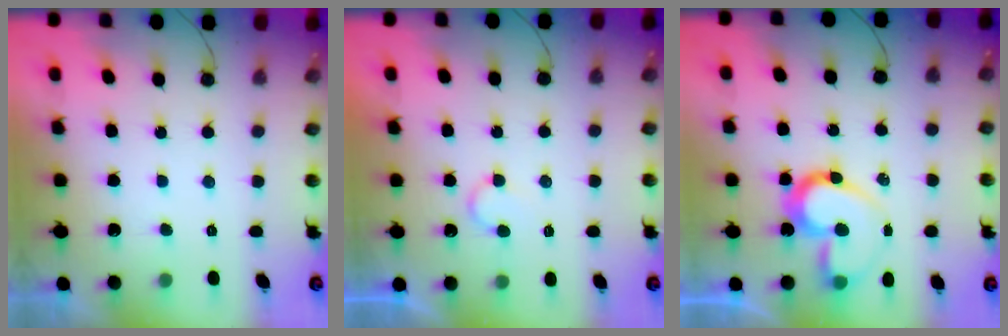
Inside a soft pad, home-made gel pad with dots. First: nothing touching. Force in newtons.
{"total": 5.0, "press": 5.0, "slide": 0.4}
{"total": 13.5, "press": 13.4, "slide": 1.4}